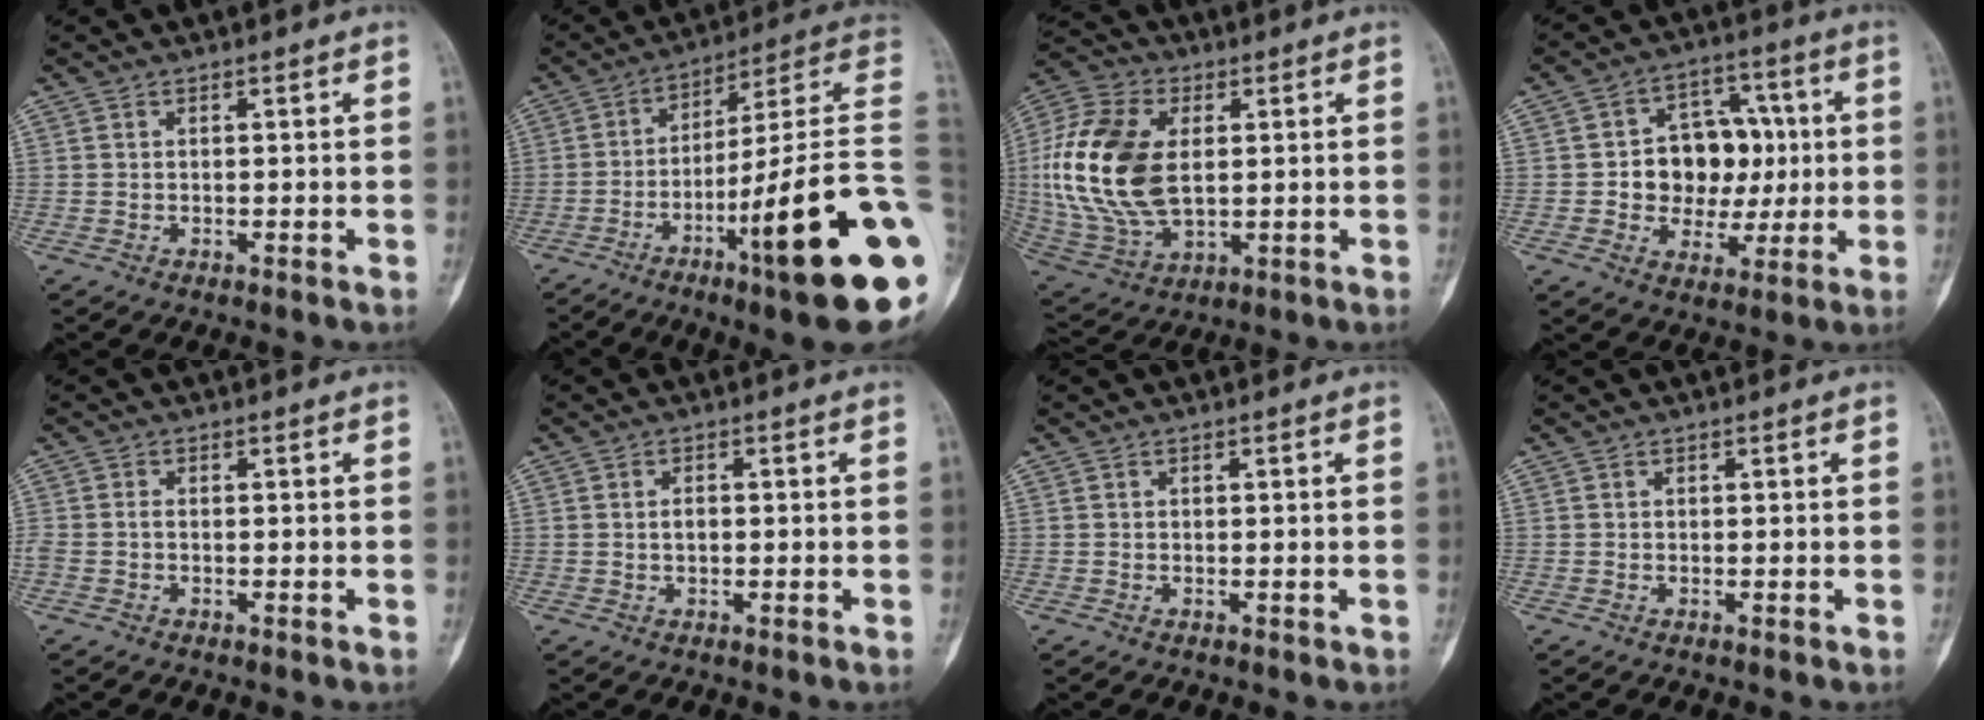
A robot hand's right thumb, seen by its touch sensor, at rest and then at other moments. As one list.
[{"total": 25.5, "force": [-8.1, 2.3, 24.0], "torque": [-0.305, 0.033, -0.125]}, {"total": 20.4, "force": [2.0, 12.3, 16.1], "torque": [-0.342, -0.006, 0.042]}, {"total": 13.1, "force": [0.2, 10.4, 8.0], "torque": [-0.060, 0.026, 0.009]}, {"total": 1.4, "force": [-0.4, 0.9, 1.0], "torque": [-0.027, 0.000, -0.010]}, {"total": 1.5, "force": [-0.1, 0.9, 1.3], "torque": [-0.018, 0.002, -0.003]}, {"total": 0.0}, {"total": 0.0}]